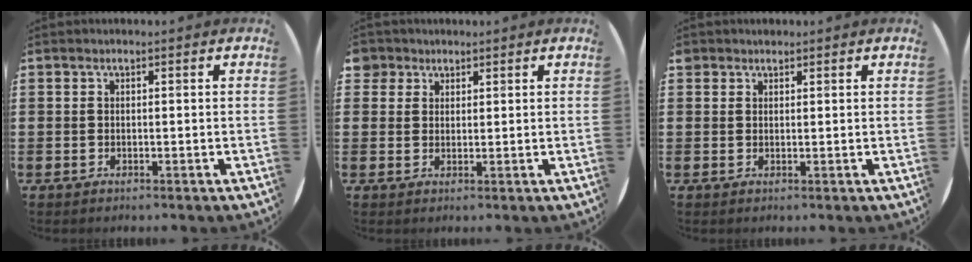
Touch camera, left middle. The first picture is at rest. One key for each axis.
{"total": 2.5, "fx": 1.9, "fy": 1.7, "fz": 0.0, "tx": 0.003, "ty": 0.004, "tz": 0.035}
{"total": 1.1, "fx": 1.0, "fy": 0.5, "fz": 0.0, "tx": -0.001, "ty": 0.003, "tz": 0.019}